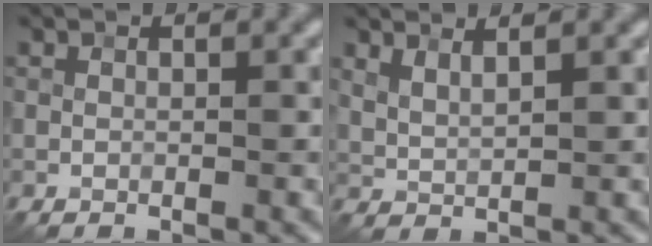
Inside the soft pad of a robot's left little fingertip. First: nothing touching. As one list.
[{"total": 2.1, "force": [1.6, 0.5, 1.2], "torque": [-0.027, -0.002, 0.037]}]